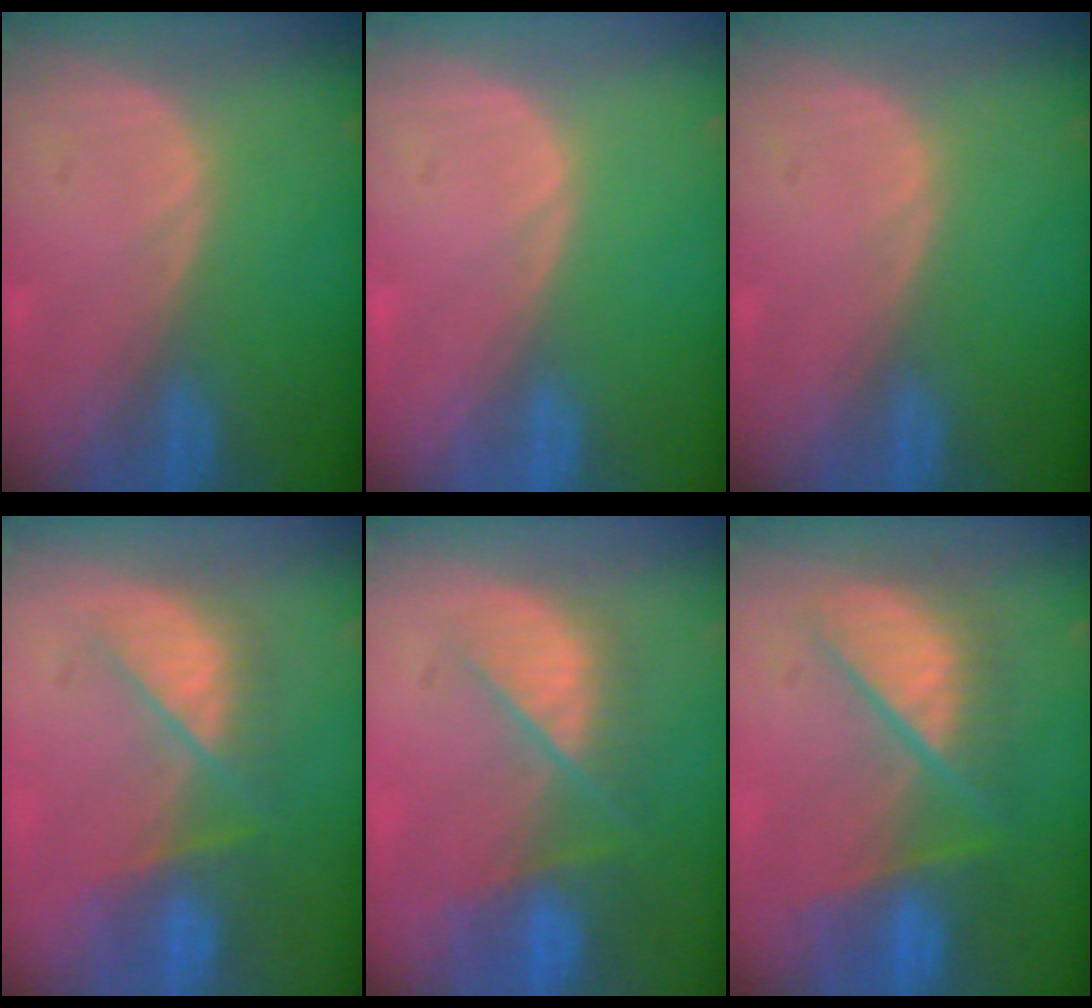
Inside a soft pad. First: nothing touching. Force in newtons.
{"total": 0.0}
{"total": 0.0}
{"total": 7.6, "press": 7.3, "slide": 2.0}
{"total": 9.0, "press": 7.7, "slide": 4.6}
{"total": 9.0, "press": 9.0, "slide": 0.9}